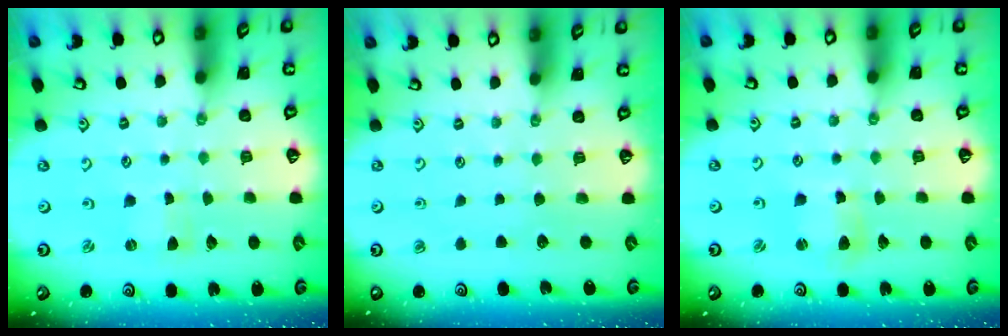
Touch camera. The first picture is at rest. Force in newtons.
{"total": 0.0}
{"total": 4.2, "press": 4.1, "slide": 0.5}